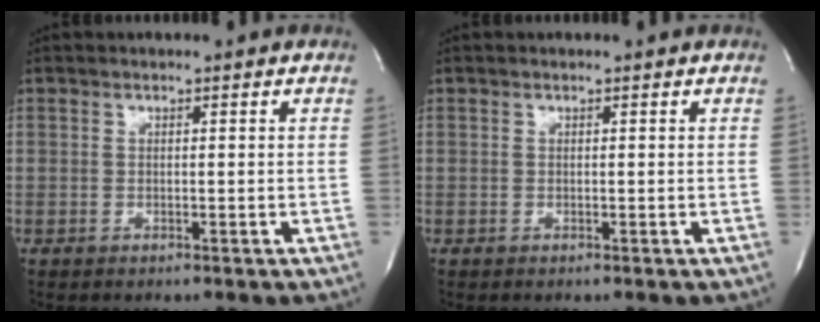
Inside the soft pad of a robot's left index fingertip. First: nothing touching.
{"total": 0.0}